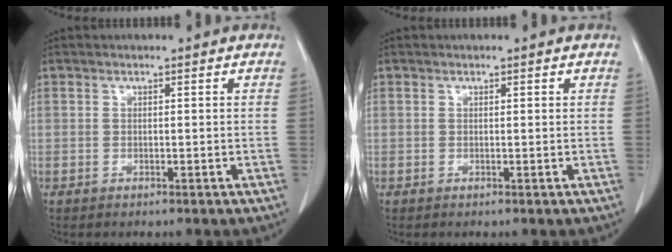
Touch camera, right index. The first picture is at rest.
{"total": 0.0}